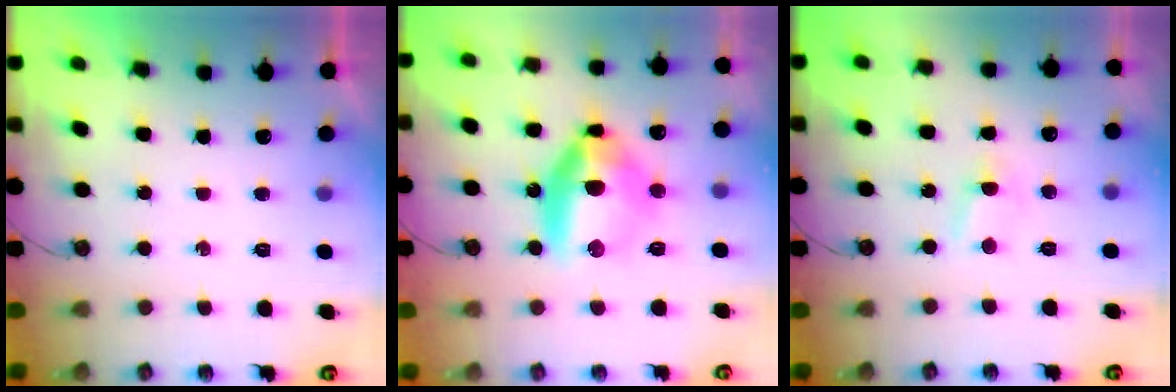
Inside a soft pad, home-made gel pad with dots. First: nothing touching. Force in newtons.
{"total": 13.2, "press": 13.1, "slide": 1.4}
{"total": 3.9, "press": 3.8, "slide": 0.3}